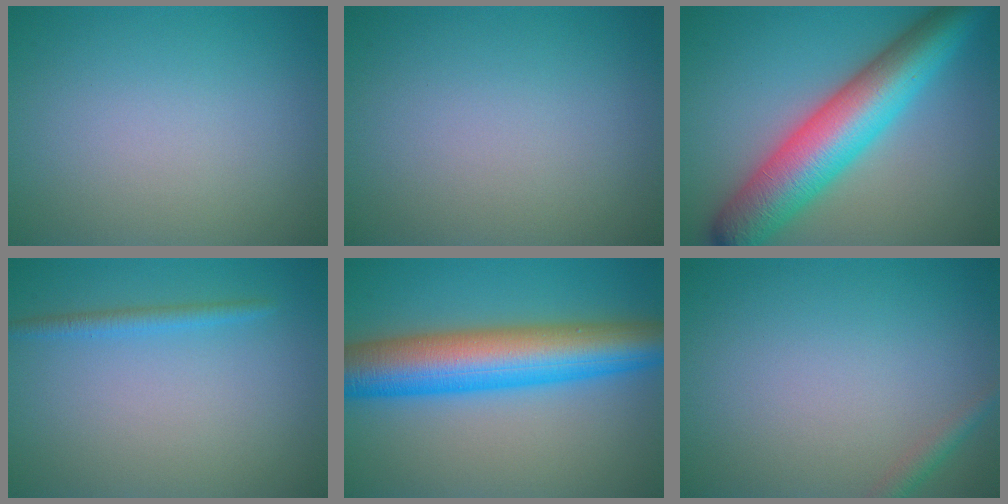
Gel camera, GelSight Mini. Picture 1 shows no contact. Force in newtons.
{"total": 0.0}
{"total": 10.2, "press": 10.2, "slide": 0.2}
{"total": 1.5, "press": 1.5, "slide": 0.1}
{"total": 10.6, "press": 10.6, "slide": 0.1}
{"total": 1.3, "press": 1.3, "slide": 0.1}